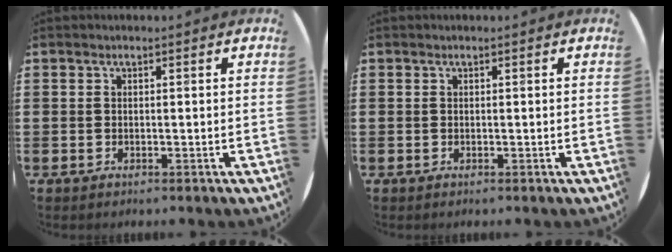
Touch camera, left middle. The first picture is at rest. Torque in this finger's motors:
{"motor_torque": [-0.18, 0.25, -0.05, 0.01]}